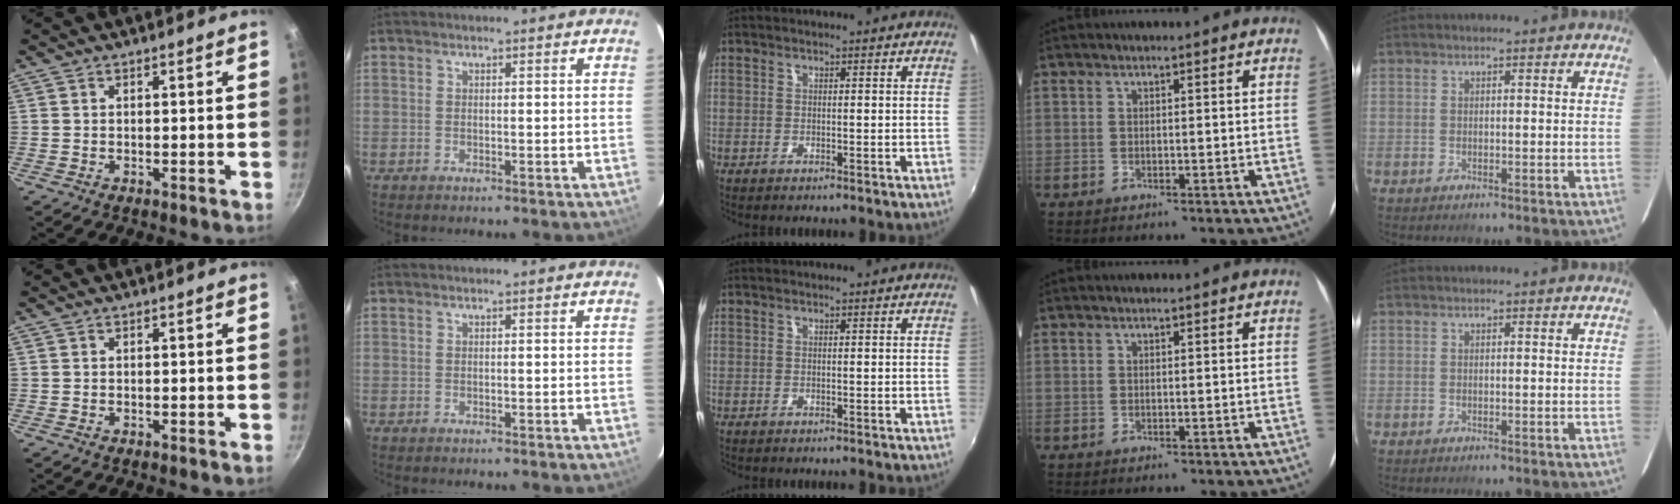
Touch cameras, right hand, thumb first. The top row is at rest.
{}